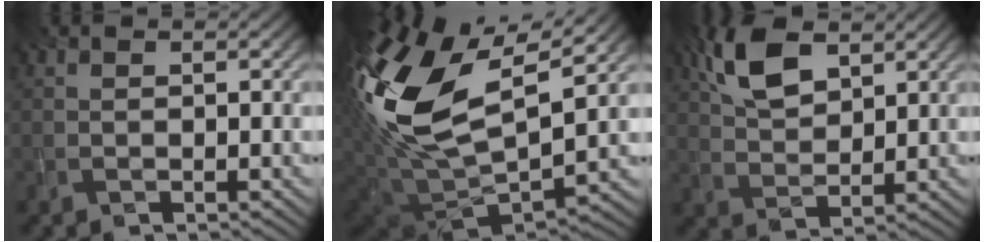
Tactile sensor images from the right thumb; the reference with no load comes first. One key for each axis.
{"total": 18.2, "fx": 5.6, "fy": 9.5, "fz": 14.4, "tx": -0.349, "ty": 0.006, "tz": 0.102}
{"total": 7.4, "fx": 4.0, "fy": 3.6, "fz": 5.2, "tx": -0.122, "ty": 0.007, "tz": 0.080}